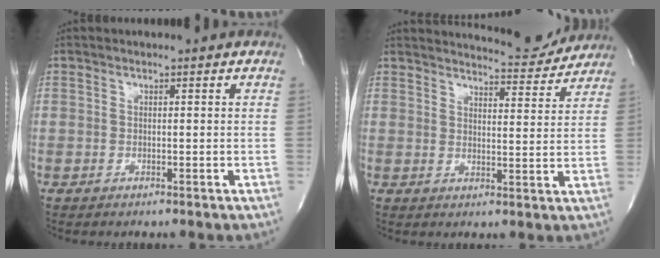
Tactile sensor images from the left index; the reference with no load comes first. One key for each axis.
{"total": 8.7, "fx": 8.7, "fy": 0.7, "fz": 0.8, "tx": -0.010, "ty": -0.018, "tz": 0.106}